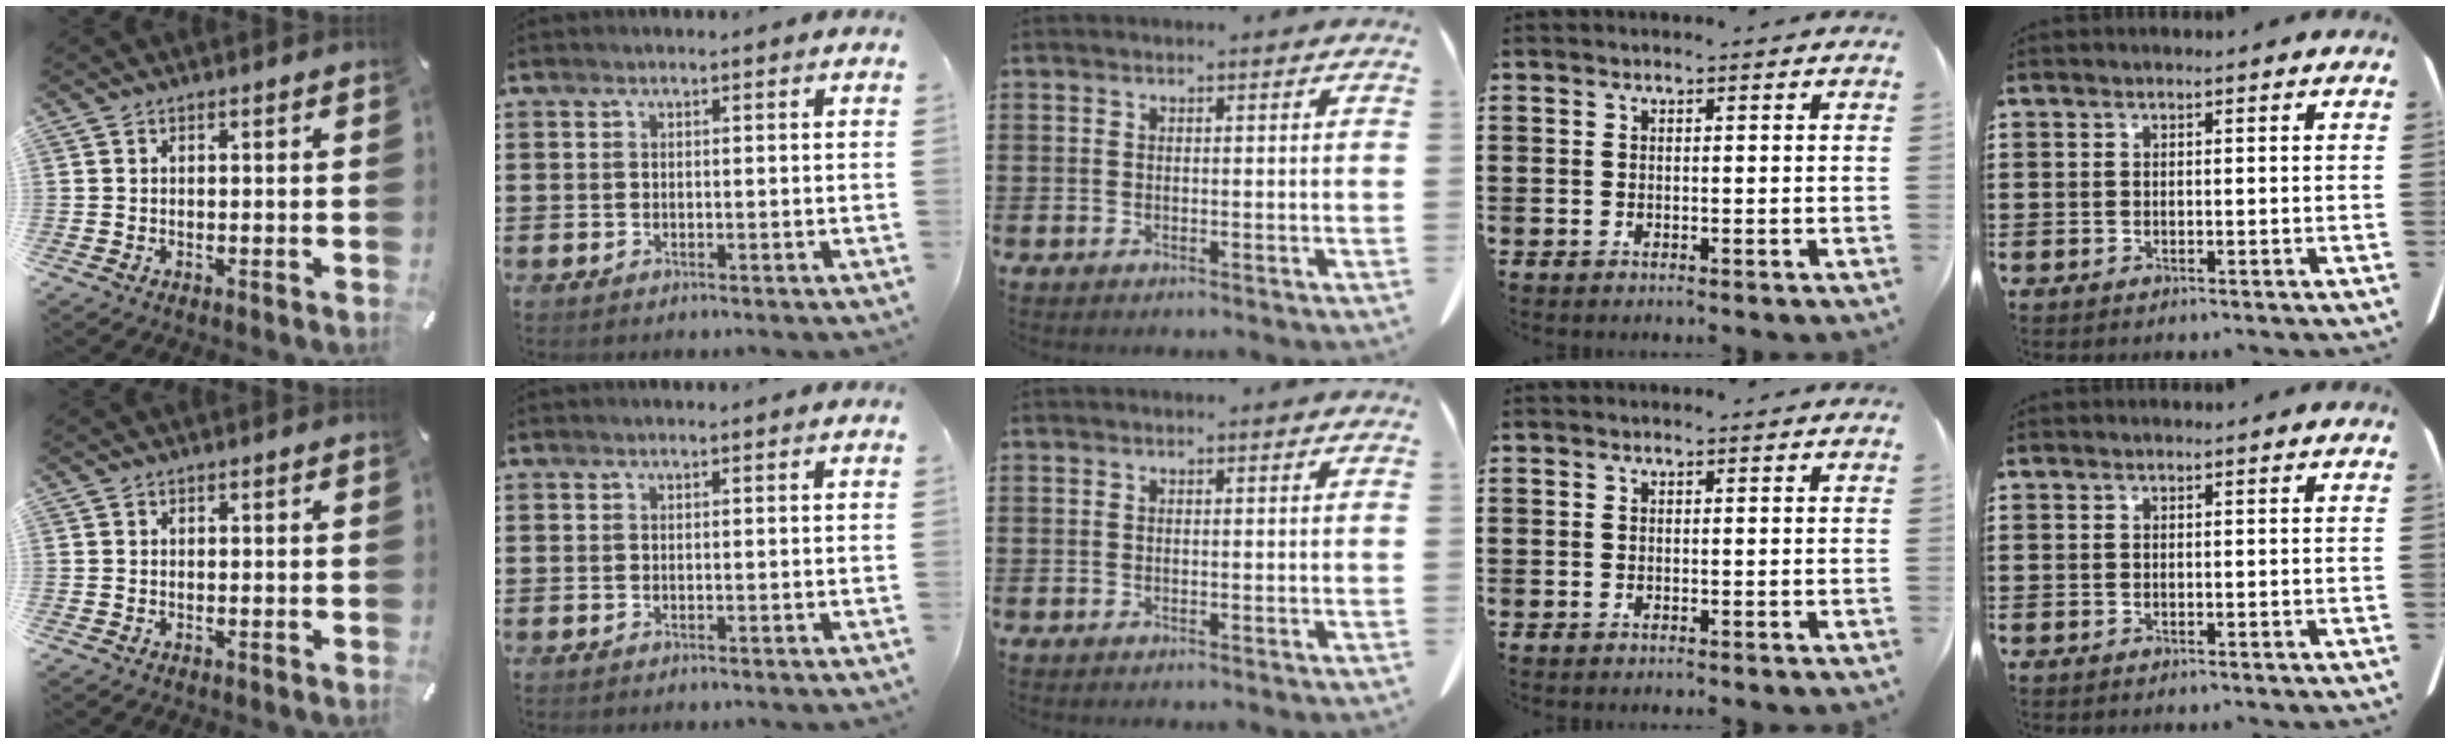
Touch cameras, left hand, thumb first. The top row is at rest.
{}